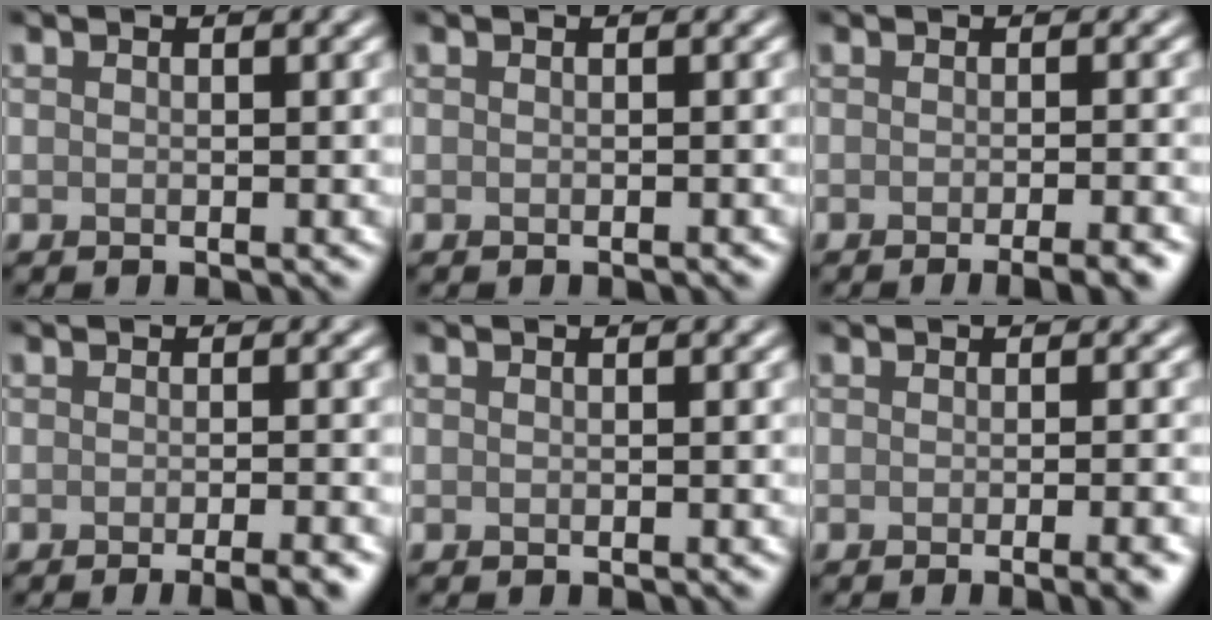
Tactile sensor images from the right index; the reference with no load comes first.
{"total": 0.5, "force": [-0.3, 0.0, 0.4], "torque": [-0.002, 0.001, -0.004]}
{"total": 3.9, "force": [-2.2, 1.1, 3.1], "torque": [-0.016, 0.006, -0.026]}
{"total": 3.9, "force": [-2.1, 1.1, 3.1], "torque": [-0.016, 0.005, -0.026]}
{"total": 0.0}
{"total": 4.1, "force": [-1.4, 1.4, 3.6], "torque": [-0.016, 0.000, -0.015]}